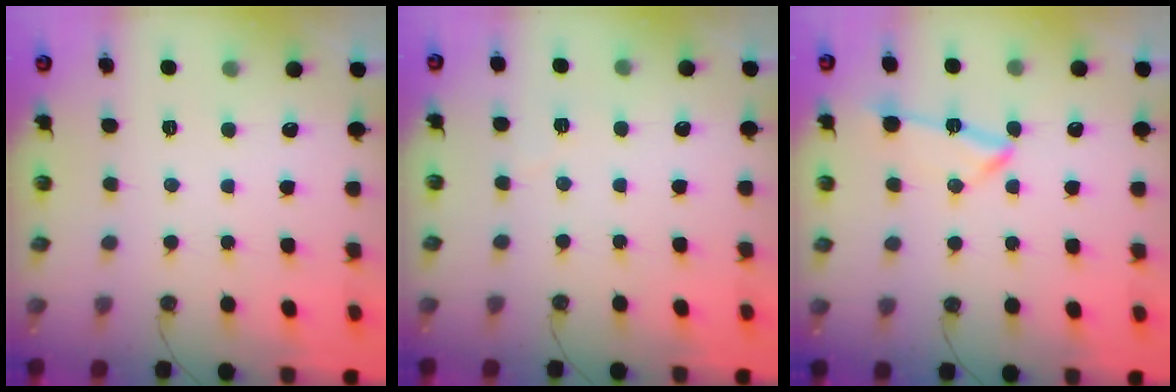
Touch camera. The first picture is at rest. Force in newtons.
{"total": 3.9, "press": 3.1, "slide": 2.3}
{"total": 9.4, "press": 9.3, "slide": 1.2}